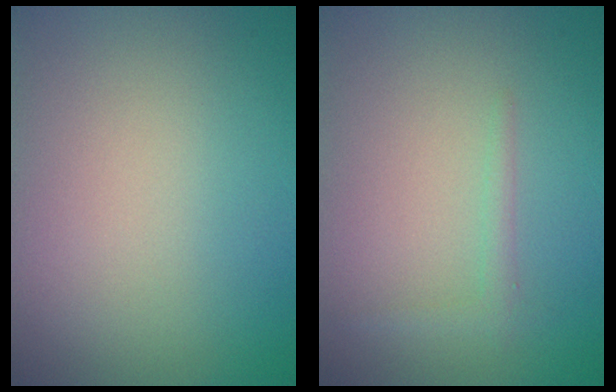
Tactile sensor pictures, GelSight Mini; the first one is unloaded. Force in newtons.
{"total": 1.1, "press": 1.1, "slide": 0.1}